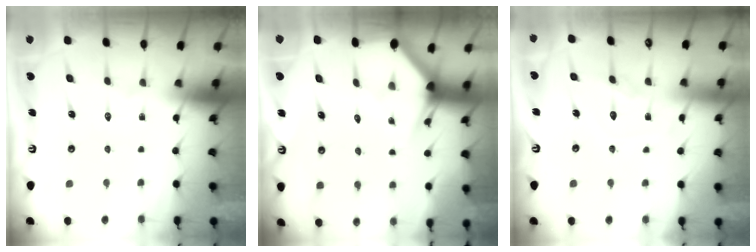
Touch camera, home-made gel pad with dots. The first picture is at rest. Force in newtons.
{"total": 2.9, "press": 2.9, "slide": 0.1}
{"total": 7.1, "press": 7.0, "slide": 0.8}